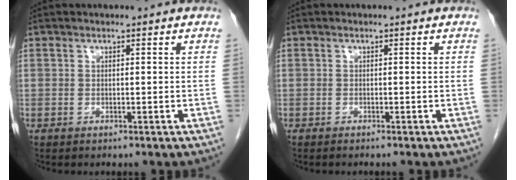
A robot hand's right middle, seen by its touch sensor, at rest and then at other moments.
{"total": 0.7, "force": [-0.6, 0.0, 0.4], "torque": [-0.006, -0.001, -0.007]}